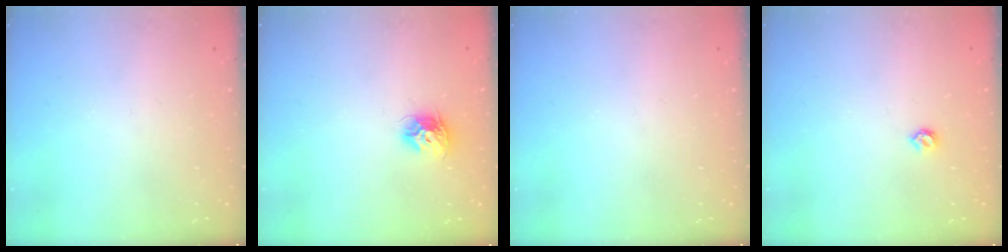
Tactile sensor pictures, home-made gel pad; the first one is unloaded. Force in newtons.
{"total": 8.9, "press": 8.9, "slide": 0.1}
{"total": 0.0}
{"total": 4.2, "press": 4.2, "slide": 0.7}